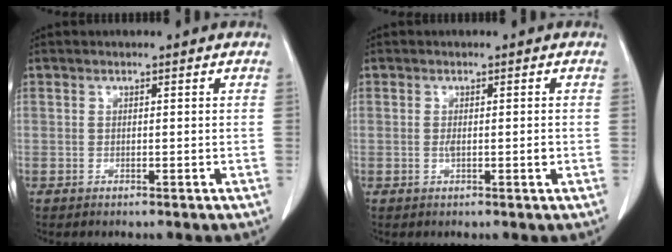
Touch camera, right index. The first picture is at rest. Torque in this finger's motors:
{"motor_torque": [0.37, -0.29, 0.14, 0.05]}